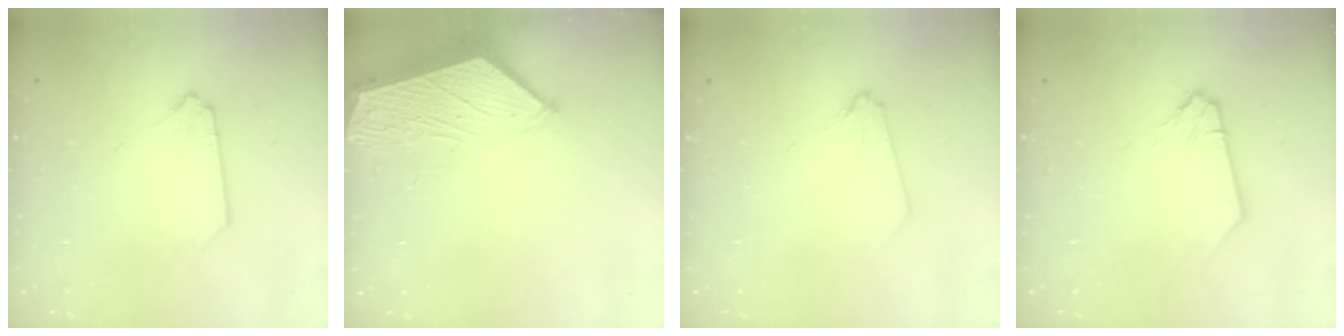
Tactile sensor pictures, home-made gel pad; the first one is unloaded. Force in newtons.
{"total": 3.0, "press": 3.0, "slide": 0.3}
{"total": 1.6, "press": 1.6, "slide": 0.3}
{"total": 1.2, "press": 1.2, "slide": 0.2}